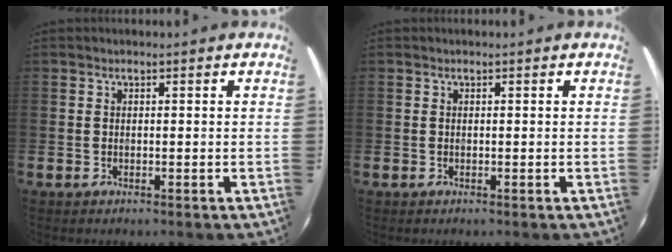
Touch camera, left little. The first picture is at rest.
{"total": 0.0}